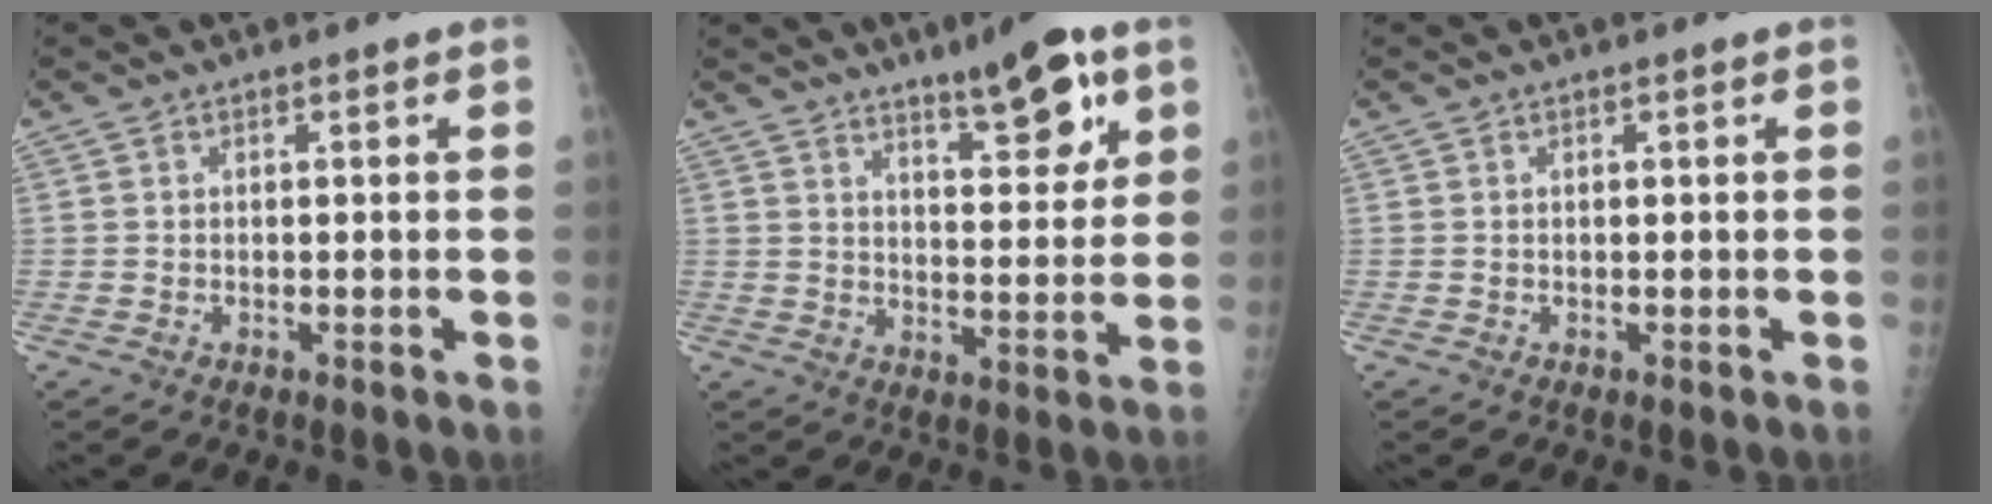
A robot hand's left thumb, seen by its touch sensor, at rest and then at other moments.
{"total": 10.5, "force": [6.5, 3.1, 7.7], "torque": [-0.092, -0.038, 0.099]}
{"total": 0.0}